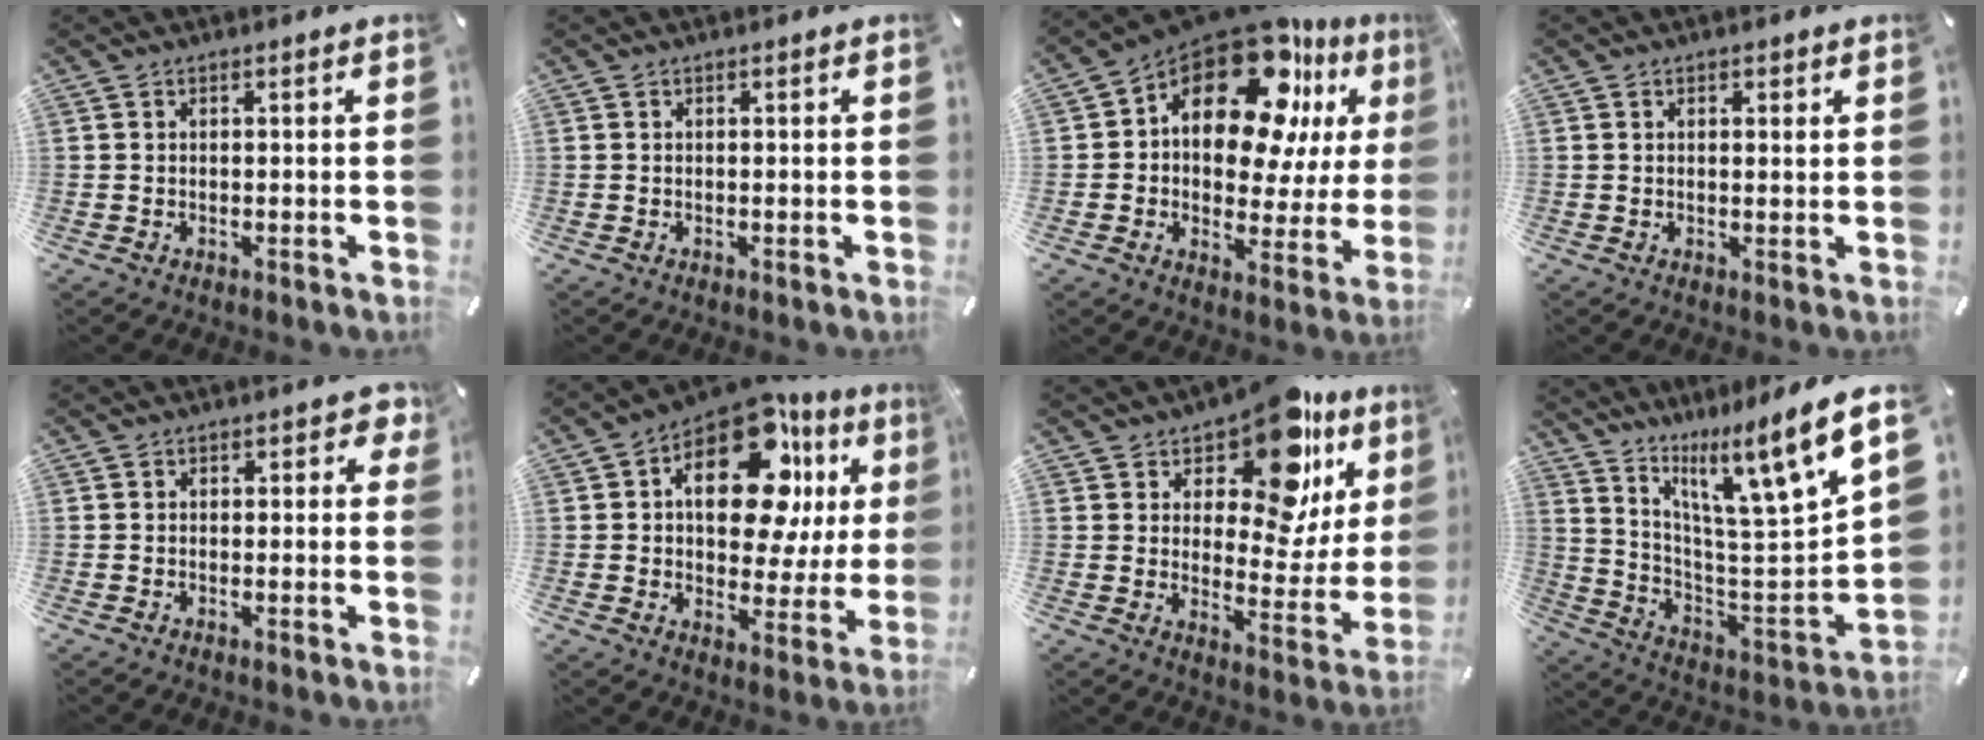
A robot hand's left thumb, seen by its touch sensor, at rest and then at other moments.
{"total": 0.0}
{"total": 19.3, "force": [11.3, 10.1, 11.9], "torque": [-0.191, -0.092, 0.190]}
{"total": 1.2, "force": [0.6, 0.7, 0.8], "torque": [-0.016, 0.002, 0.010]}
{"total": 2.2, "force": [0.3, 1.5, 1.6], "torque": [-0.008, -0.002, -0.001]}
{"total": 20.1, "force": [7.9, 10.9, 14.9], "torque": [-0.220, -0.048, 0.130]}
{"total": 16.4, "force": [11.1, 7.4, 9.5], "torque": [-0.148, -0.085, 0.188]}
{"total": 13.4, "force": [10.2, 1.4, 8.5], "torque": [-0.138, -0.101, 0.153]}